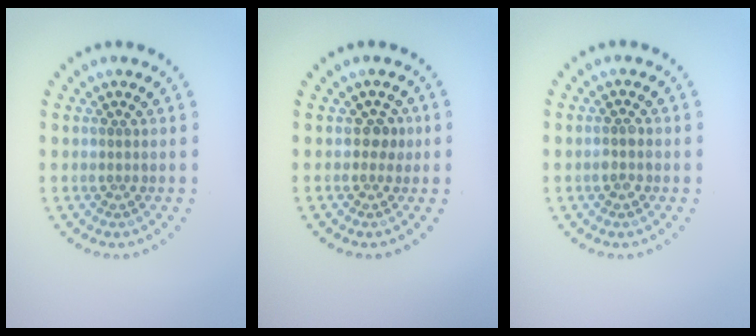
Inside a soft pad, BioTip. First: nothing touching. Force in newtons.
{"total": 1.2, "press": 1.0, "slide": 0.5}
{"total": 1.3, "press": 1.2, "slide": 0.4}